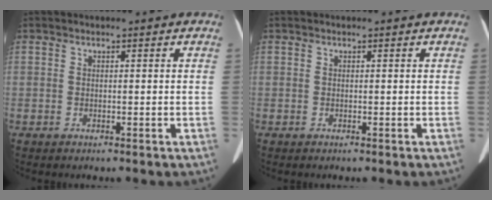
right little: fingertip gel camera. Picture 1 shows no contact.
{"total": 0.0}